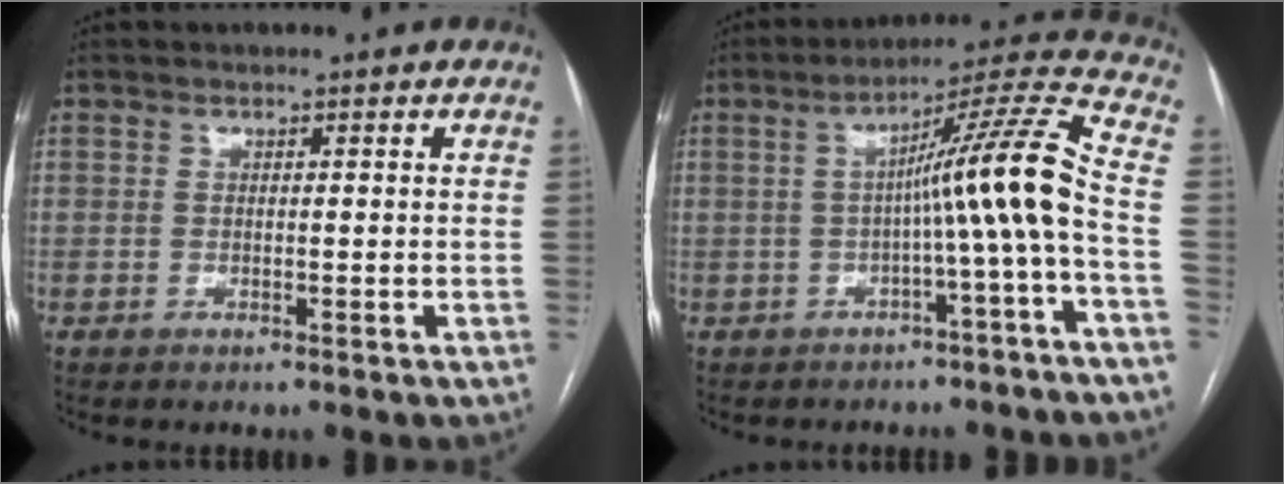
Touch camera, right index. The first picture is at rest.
{"total": 11.2, "force": [-2.0, -1.9, 10.8], "torque": [-0.154, 0.025, -0.032]}